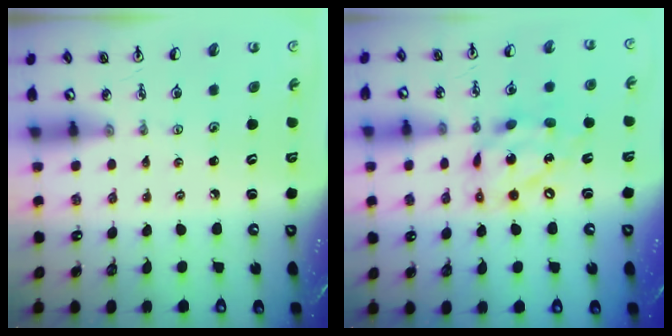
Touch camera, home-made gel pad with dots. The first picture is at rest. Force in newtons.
{"total": 14.1, "press": 14.0, "slide": 1.7}